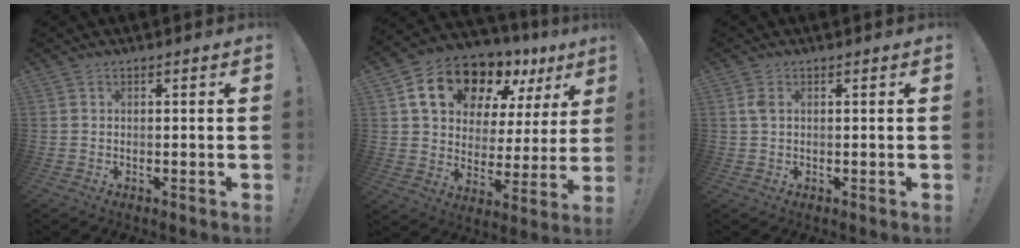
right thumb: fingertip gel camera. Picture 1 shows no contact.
{"total": 17.6, "force": [11.6, 9.8, 8.9], "torque": [-0.136, -0.072, 0.212]}
{"total": 1.7, "force": [0.5, 0.9, 1.4], "torque": [-0.027, 0.003, 0.008]}